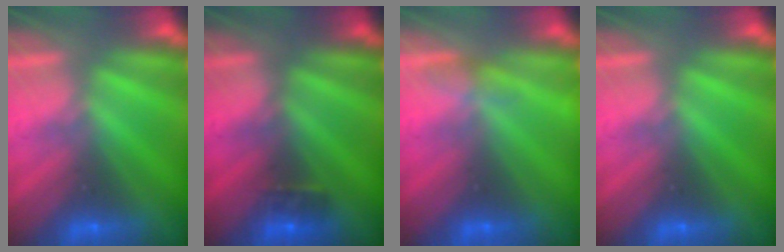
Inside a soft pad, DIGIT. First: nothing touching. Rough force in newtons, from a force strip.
{"total": 3.4}
{"total": 3.5}
{"total": 0.0}